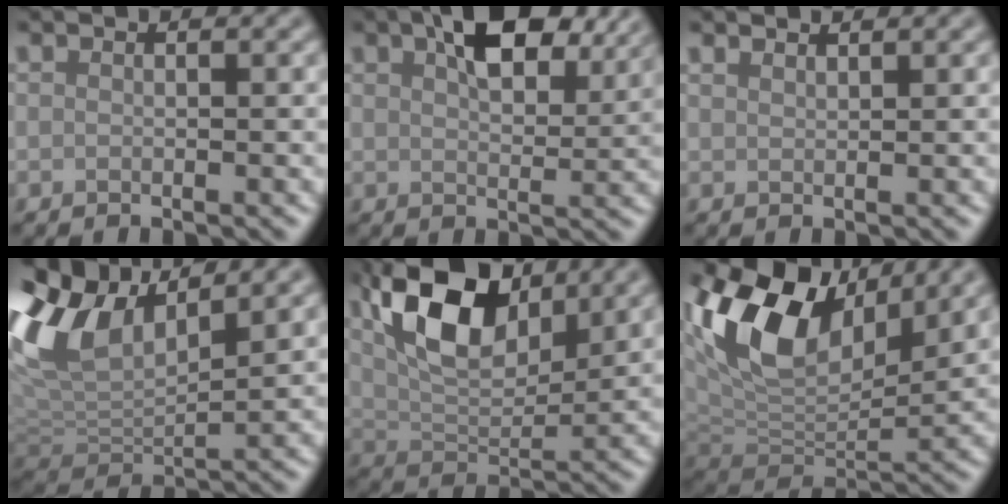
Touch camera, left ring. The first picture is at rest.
{"total": 7.8, "force": [4.3, 3.3, 5.6], "torque": [-0.091, 0.014, 0.066]}
{"total": 1.1, "force": [1.0, 0.1, 0.1], "torque": [-0.004, -0.001, 0.014]}
{"total": 9.6, "force": [4.2, 5.2, 6.9], "torque": [-0.165, 0.018, 0.078]}
{"total": 9.9, "force": [4.3, 4.9, 7.5], "torque": [-0.146, 0.009, 0.080]}
{"total": 12.2, "force": [5.1, 6.9, 8.6], "torque": [-0.178, 0.014, 0.095]}